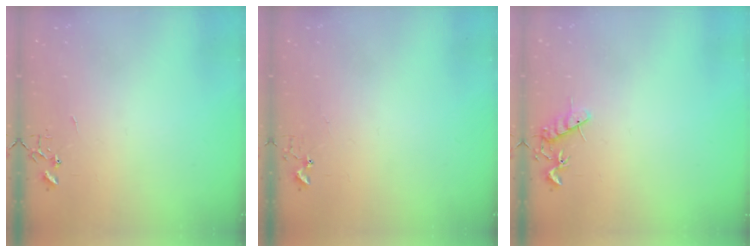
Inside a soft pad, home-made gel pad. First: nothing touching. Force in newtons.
{"total": 2.7, "press": 2.7, "slide": 0.2}
{"total": 7.5, "press": 7.4, "slide": 0.6}